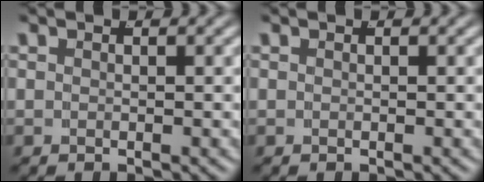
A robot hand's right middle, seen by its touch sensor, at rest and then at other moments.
{"total": 0.0}